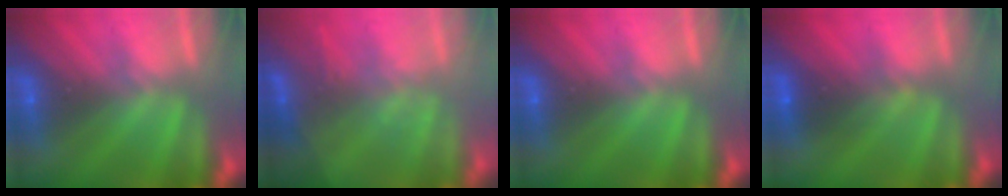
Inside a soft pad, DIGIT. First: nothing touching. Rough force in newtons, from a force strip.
{"total": 2.5}
{"total": 0.0}
{"total": 2.8}